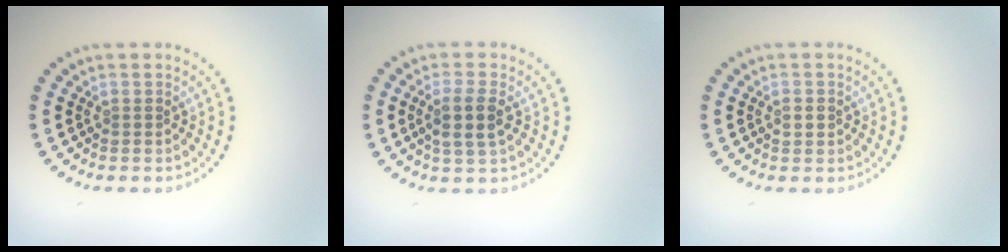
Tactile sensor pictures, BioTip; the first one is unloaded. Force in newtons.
{"total": 2.9, "press": 2.6, "slide": 1.3}
{"total": 1.0, "press": 1.0, "slide": 0.2}